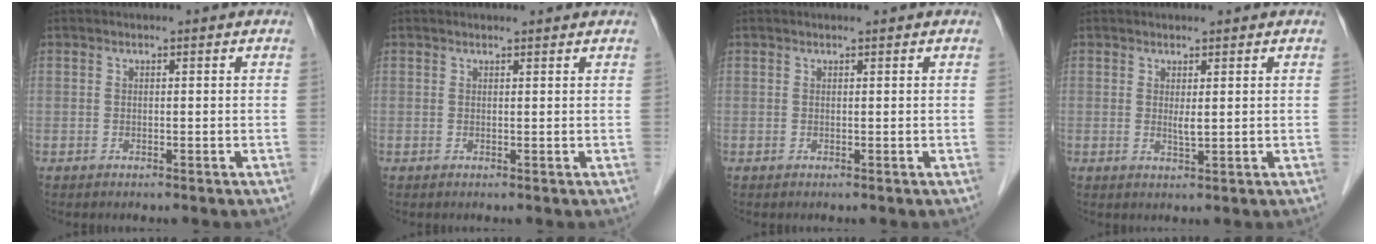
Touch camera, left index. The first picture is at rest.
{"total": 2.1, "force": [2.0, 0.1, 0.5], "torque": [-0.009, 0.010, 0.024]}
{"total": 0.5, "force": [0.5, 0.0, 0.2], "torque": [-0.008, 0.001, 0.008]}
{"total": 1.5, "force": [0.6, 0.2, 1.4], "torque": [-0.030, -0.005, 0.012]}